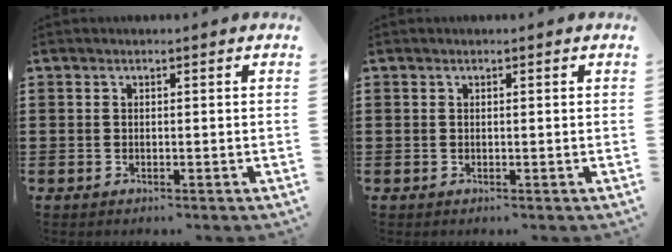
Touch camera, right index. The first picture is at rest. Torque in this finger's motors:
{"motor_torque": [0.12, -0.02, 0.03, 0.01]}